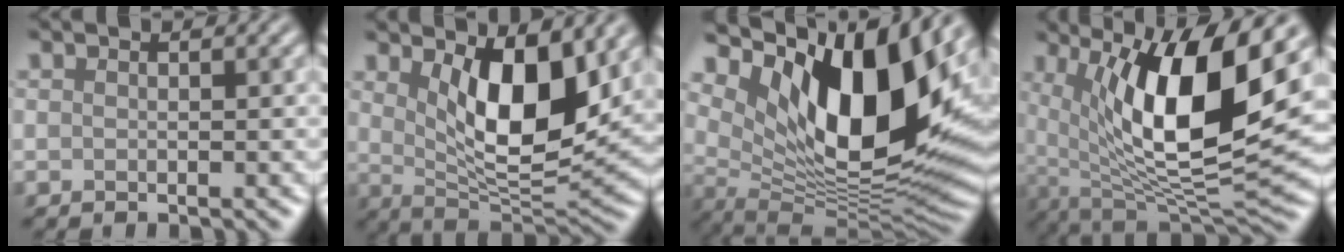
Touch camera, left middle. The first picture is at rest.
{"total": 8.6, "force": [2.8, 3.5, 7.3], "torque": [-0.122, -0.024, 0.051]}
{"total": 14.8, "force": [5.4, 7.0, 11.9], "torque": [-0.190, -0.007, 0.098]}
{"total": 13.2, "force": [3.8, 4.3, 11.9], "torque": [-0.190, -0.008, 0.068]}